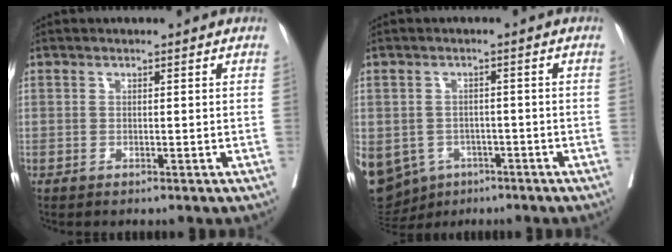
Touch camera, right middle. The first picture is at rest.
{"total": 20.3, "force": [-8.7, 16.5, 8.1], "torque": [-0.278, -0.009, -0.117]}